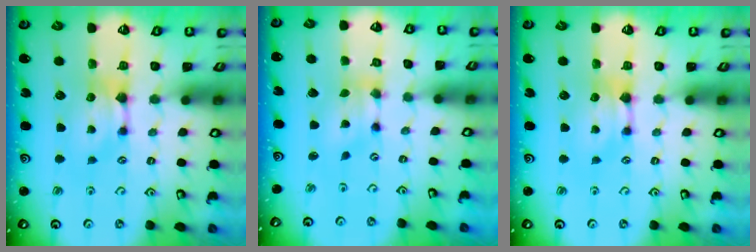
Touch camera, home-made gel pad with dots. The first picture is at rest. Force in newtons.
{"total": 4.0, "press": 3.6, "slide": 1.9}
{"total": 0.0}